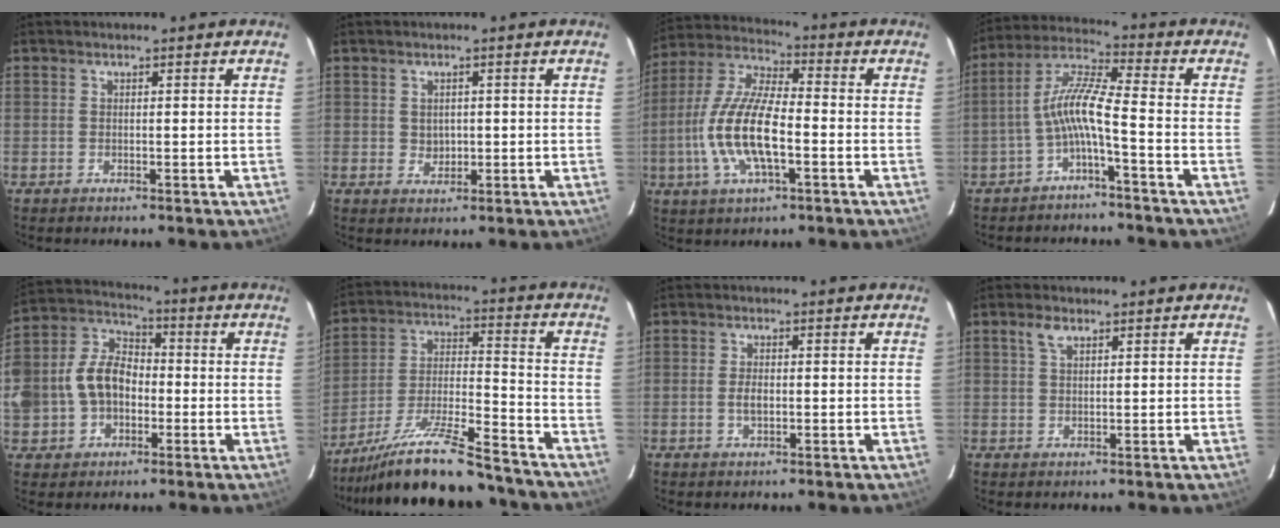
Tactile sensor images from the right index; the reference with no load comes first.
{"total": 2.2, "force": [0.2, 2.1, 0.8], "torque": [-0.010, 0.002, 0.008]}
{"total": 14.8, "force": [-3.6, 5.0, 13.4], "torque": [-0.279, -0.003, -0.071]}
{"total": 7.7, "force": [-3.0, 0.3, 7.1], "torque": [-0.167, 0.018, -0.058]}
{"total": 13.7, "force": [-2.0, 10.9, 8.0], "torque": [-0.196, 0.036, -0.033]}
{"total": 21.7, "force": [-18.6, 3.1, 10.7], "torque": [-0.199, -0.030, -0.293]}
{"total": 2.1, "force": [-0.4, 1.1, 1.8], "torque": [-0.034, -0.001, -0.007]}
{"total": 2.4, "force": [1.4, 1.1, 1.5], "torque": [-0.029, 0.005, 0.028]}